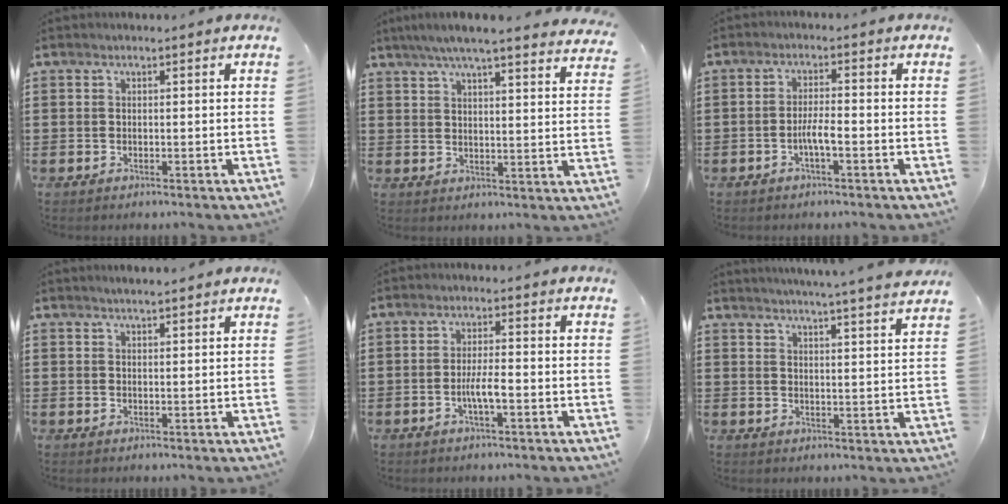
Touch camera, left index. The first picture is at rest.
{"total": 5.7, "force": [5.0, -0.2, 2.6], "torque": [-0.068, -0.021, 0.087]}
{"total": 3.3, "force": [-1.4, 0.5, 3.0], "torque": [-0.060, 0.001, -0.026]}
{"total": 1.4, "force": [1.3, 0.0, 0.5], "torque": [-0.011, 0.002, 0.026]}
{"total": 3.7, "force": [-1.2, 0.6, 3.4], "torque": [-0.067, 0.001, -0.024]}
{"total": 4.3, "force": [4.0, -1.1, 1.0], "torque": [-0.033, -0.024, 0.068]}